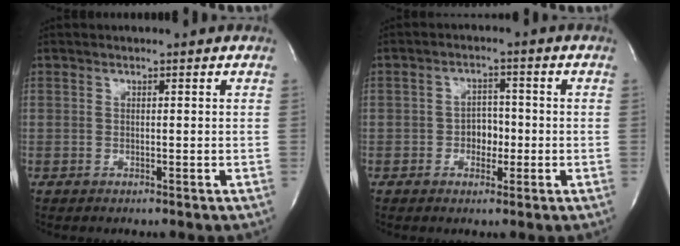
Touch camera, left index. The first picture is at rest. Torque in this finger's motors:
{"motor_torque": [0.07, 0.00, 0.04, 0.00]}